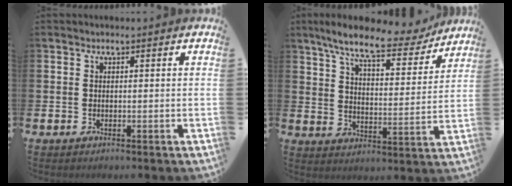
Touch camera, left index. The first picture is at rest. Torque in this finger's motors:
{"motor_torque": [1.14, -0.99, 0.94, 0.21]}